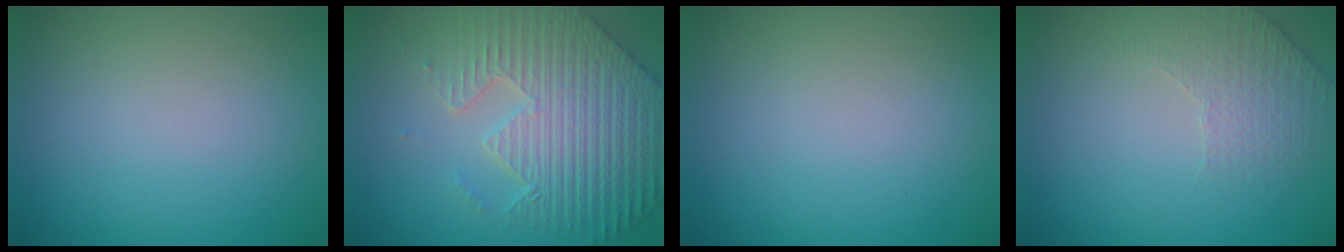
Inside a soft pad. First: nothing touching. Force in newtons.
{"total": 7.3, "press": 6.0, "slide": 4.1}
{"total": 0.0}
{"total": 1.7, "press": 1.3, "slide": 1.1}